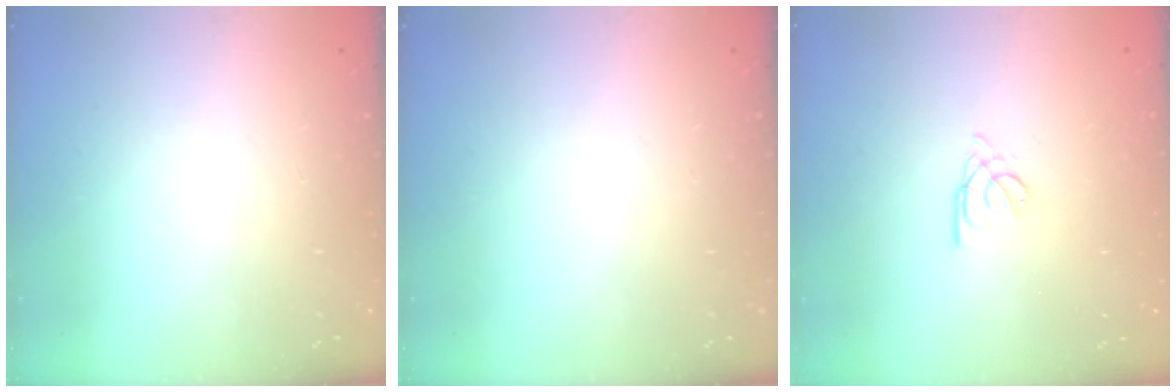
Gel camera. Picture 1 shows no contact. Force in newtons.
{"total": 0.0}
{"total": 2.5, "press": 2.5, "slide": 0.5}